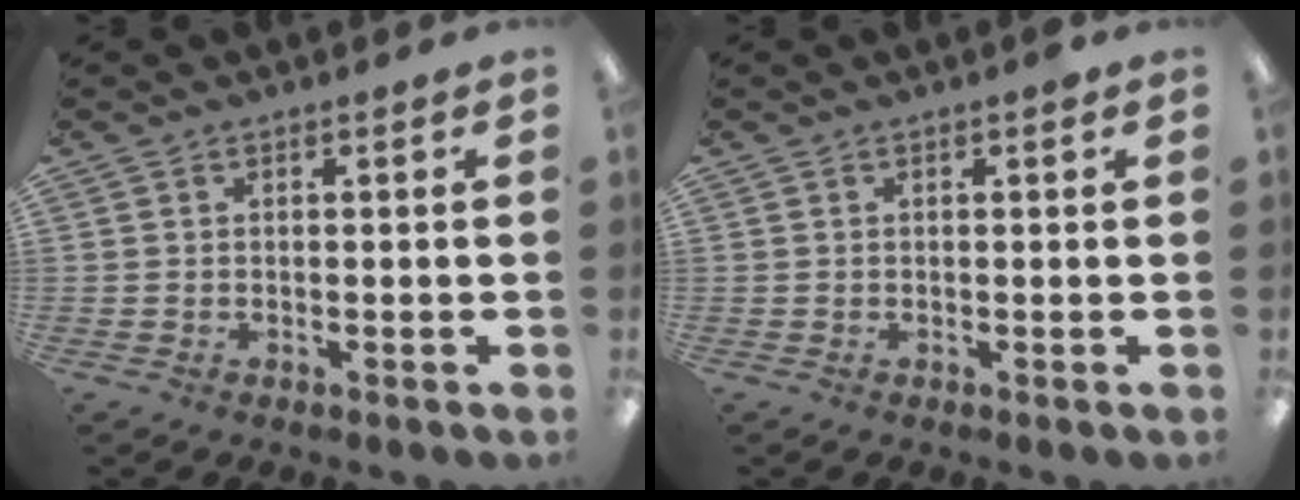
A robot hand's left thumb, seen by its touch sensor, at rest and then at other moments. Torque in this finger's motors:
{"motor_torque": [0.15, -0.02, 0.07, -0.06, -0.01]}